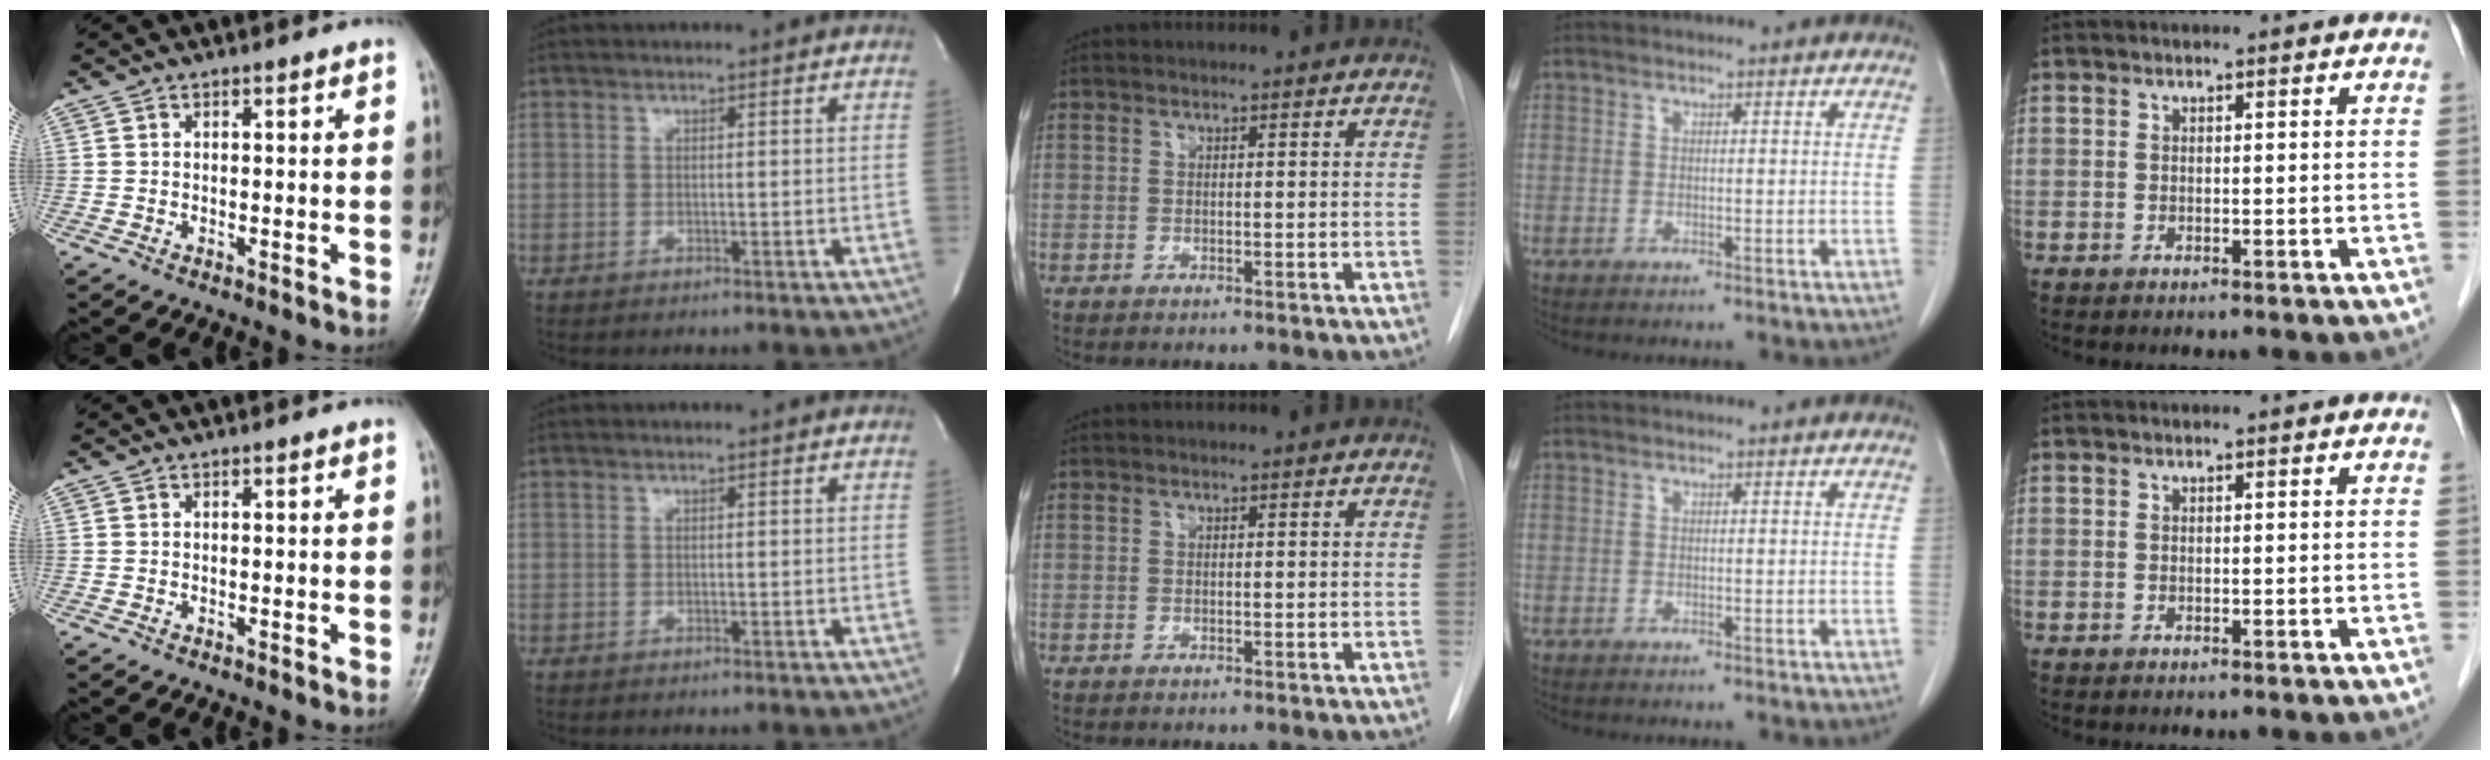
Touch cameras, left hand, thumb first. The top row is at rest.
{}